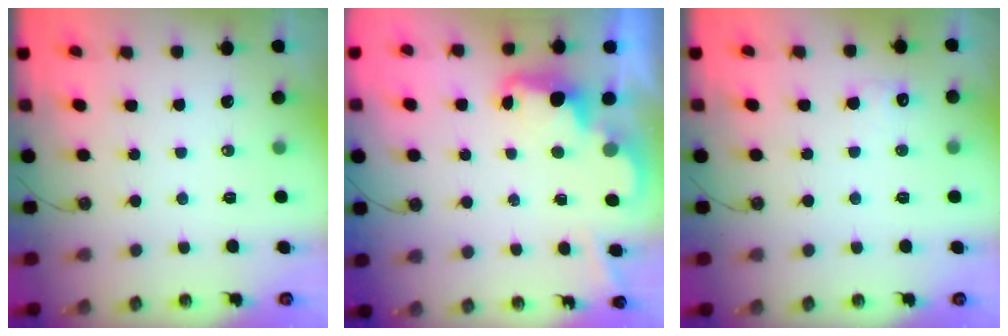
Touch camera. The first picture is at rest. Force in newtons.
{"total": 2.4, "press": 2.3, "slide": 0.5}
{"total": 6.0, "press": 5.8, "slide": 1.2}